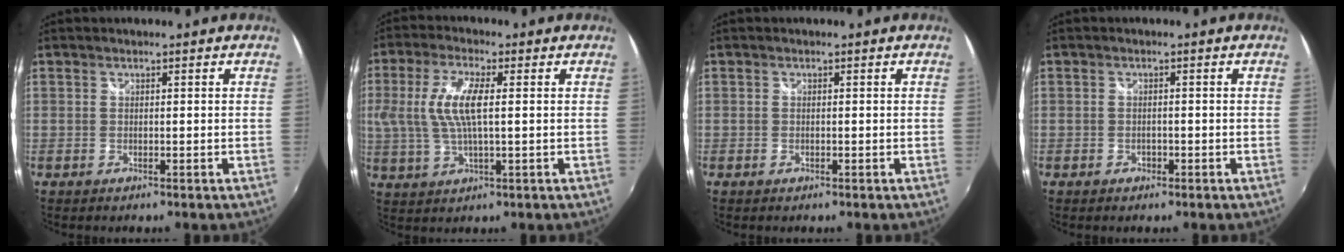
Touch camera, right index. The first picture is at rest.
{"total": 9.8, "force": [1.1, 2.9, 9.3], "torque": [-0.189, 0.003, 0.024]}
{"total": 0.0}
{"total": 1.3, "force": [-0.6, 1.1, 0.4], "torque": [-0.008, -0.002, -0.008]}